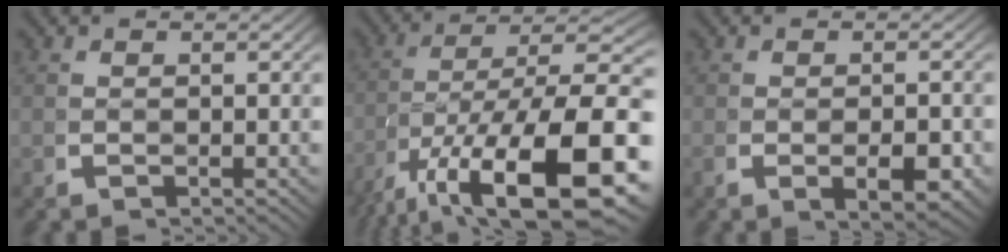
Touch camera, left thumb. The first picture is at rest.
{"total": 14.3, "force": [-2.5, 7.8, 11.7], "torque": [-0.207, -0.062, 0.001]}
{"total": 3.6, "force": [-0.2, 1.9, 3.1], "torque": [-0.056, -0.010, -0.002]}